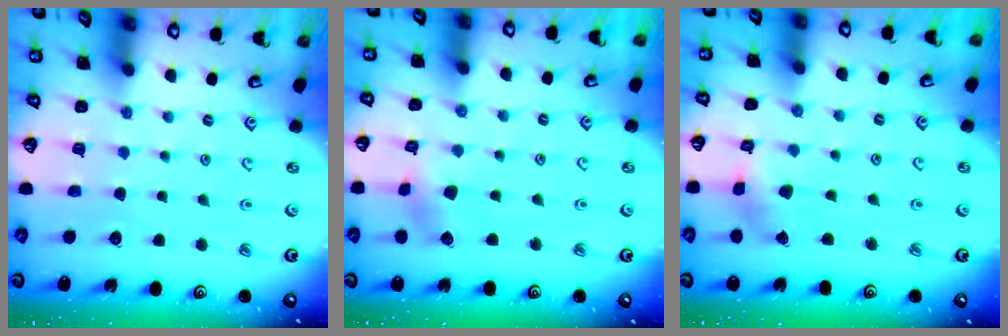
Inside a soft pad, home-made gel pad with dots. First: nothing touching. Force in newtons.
{"total": 4.1, "press": 4.1, "slide": 0.3}
{"total": 2.4, "press": 2.4, "slide": 0.5}